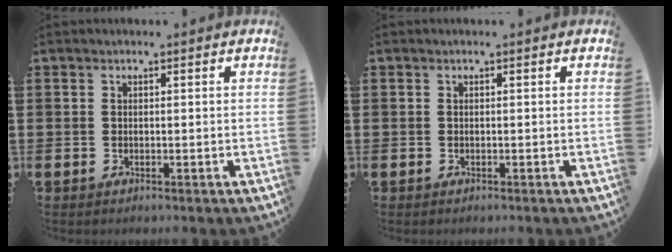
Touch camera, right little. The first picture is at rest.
{"total": 0.0}